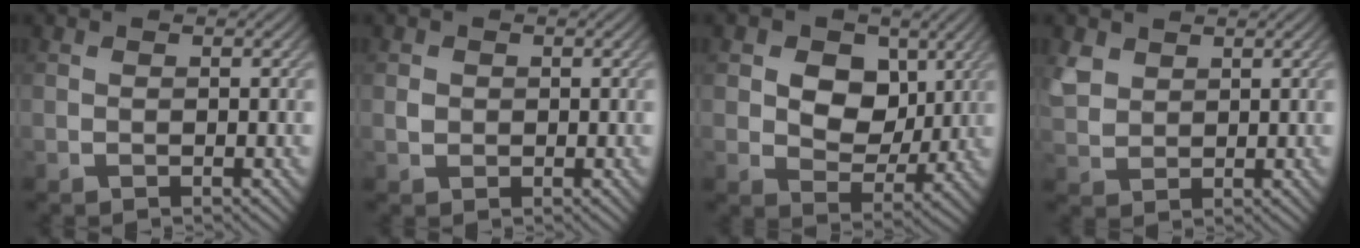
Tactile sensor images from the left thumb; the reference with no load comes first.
{"total": 0.8, "force": [0.3, 0.7, 0.1], "torque": [-0.001, 0.001, 0.003]}
{"total": 8.5, "force": [2.4, 6.3, 5.1], "torque": [-0.093, 0.002, 0.030]}
{"total": 3.1, "force": [2.2, 1.9, 1.2], "torque": [-0.039, 0.005, 0.051]}